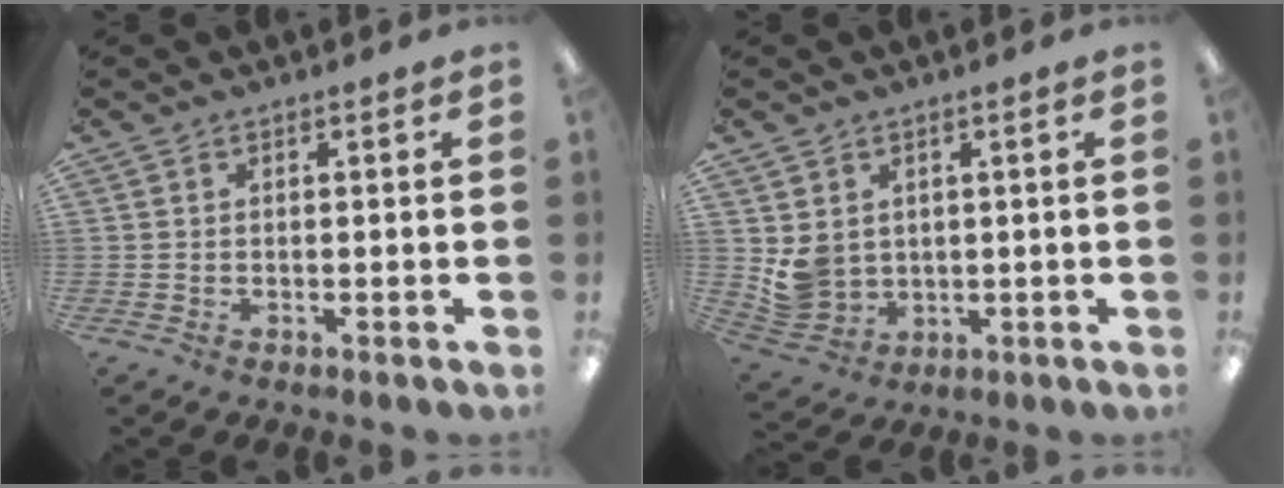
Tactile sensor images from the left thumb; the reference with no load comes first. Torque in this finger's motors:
{"motor_torque": [-0.13, 0.23, 0.31, -0.37, 0.08]}